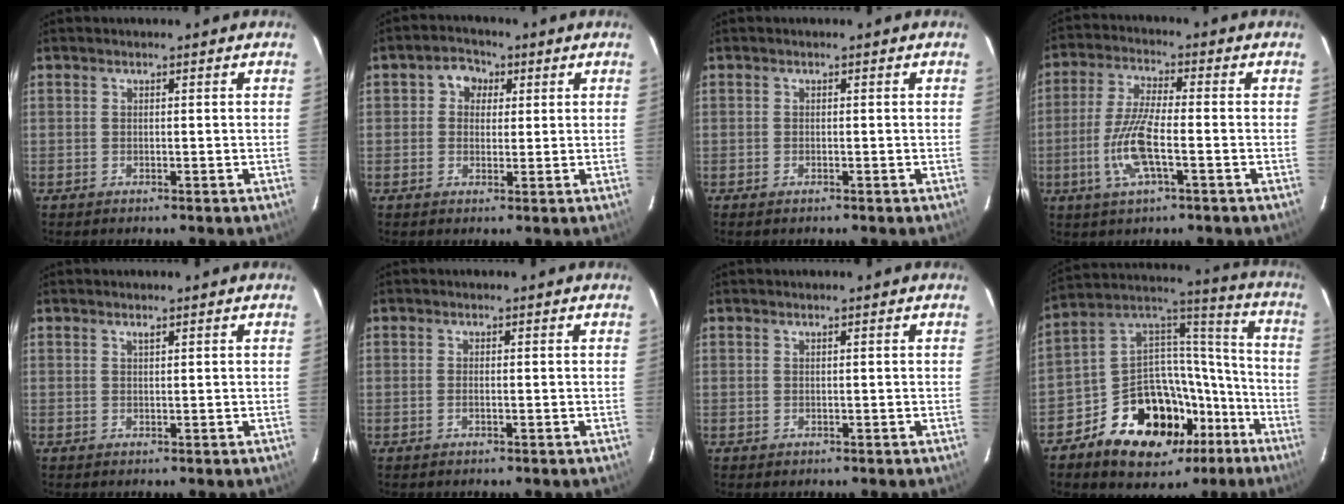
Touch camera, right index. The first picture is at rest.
{"total": 4.4, "force": [1.1, 3.9, 1.6], "torque": [-0.024, 0.017, 0.016]}
{"total": 0.6, "force": [-0.4, 0.3, 0.3], "torque": [-0.006, -0.002, -0.009]}
{"total": 10.2, "force": [-2.9, 2.4, 9.5], "torque": [-0.203, -0.004, -0.059]}
{"total": 0.6, "force": [0.4, 0.1, 0.3], "torque": [-0.004, 0.002, 0.008]}
{"total": 0.7, "force": [-0.2, 0.1, 0.6], "torque": [-0.014, 0.001, -0.004]}
{"total": 0.0}
{"total": 22.2, "force": [-12.9, 14.6, 10.8], "torque": [-0.201, 0.069, -0.175]}